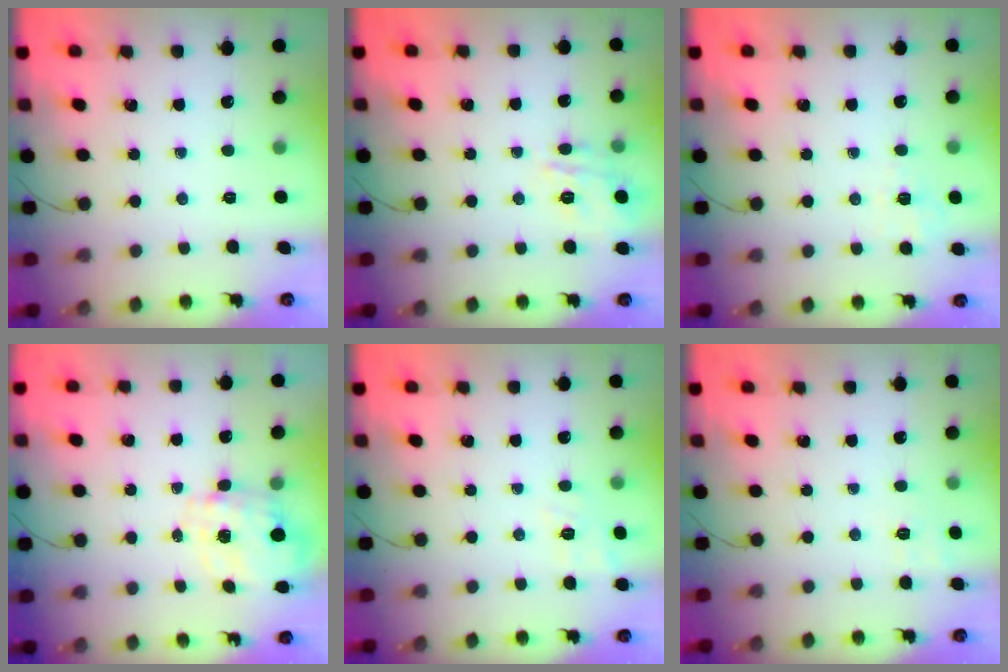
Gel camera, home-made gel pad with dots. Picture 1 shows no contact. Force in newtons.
{"total": 9.2, "press": 9.1, "slide": 0.6}
{"total": 2.0, "press": 0.8, "slide": 1.8}
{"total": 2.8, "press": 2.6, "slide": 1.0}
{"total": 10.4, "press": 10.1, "slide": 2.3}
{"total": 6.6, "press": 6.4, "slide": 1.8}